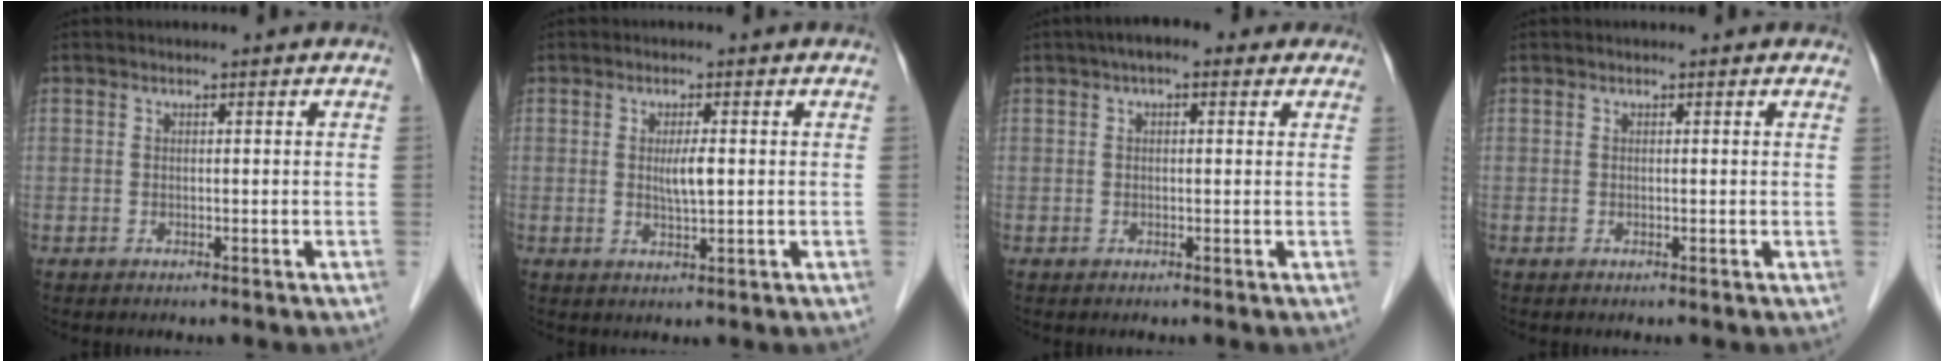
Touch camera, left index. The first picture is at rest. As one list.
[{"total": 2.8, "force": [0.2, 0.3, 2.7], "torque": [-0.051, -0.002, 0.006]}, {"total": 5.3, "force": [3.1, 2.5, 3.5], "torque": [-0.049, 0.038, 0.038]}, {"total": 1.2, "force": [1.0, 0.4, 0.5], "torque": [-0.008, 0.004, 0.004]}]